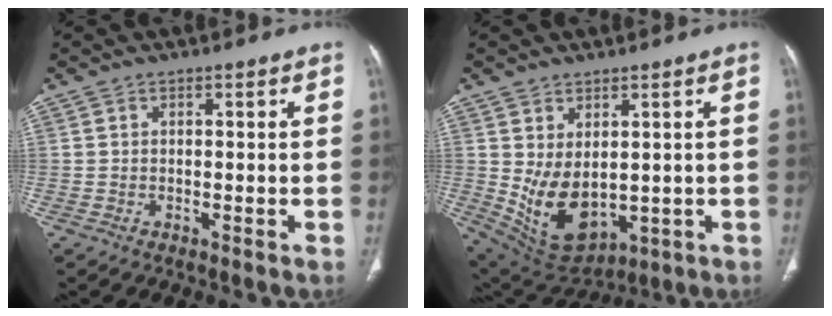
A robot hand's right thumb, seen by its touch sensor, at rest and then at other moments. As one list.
[{"total": 11.4, "force": [0.2, 7.2, 8.9], "torque": [-0.141, -0.015, 0.041]}]